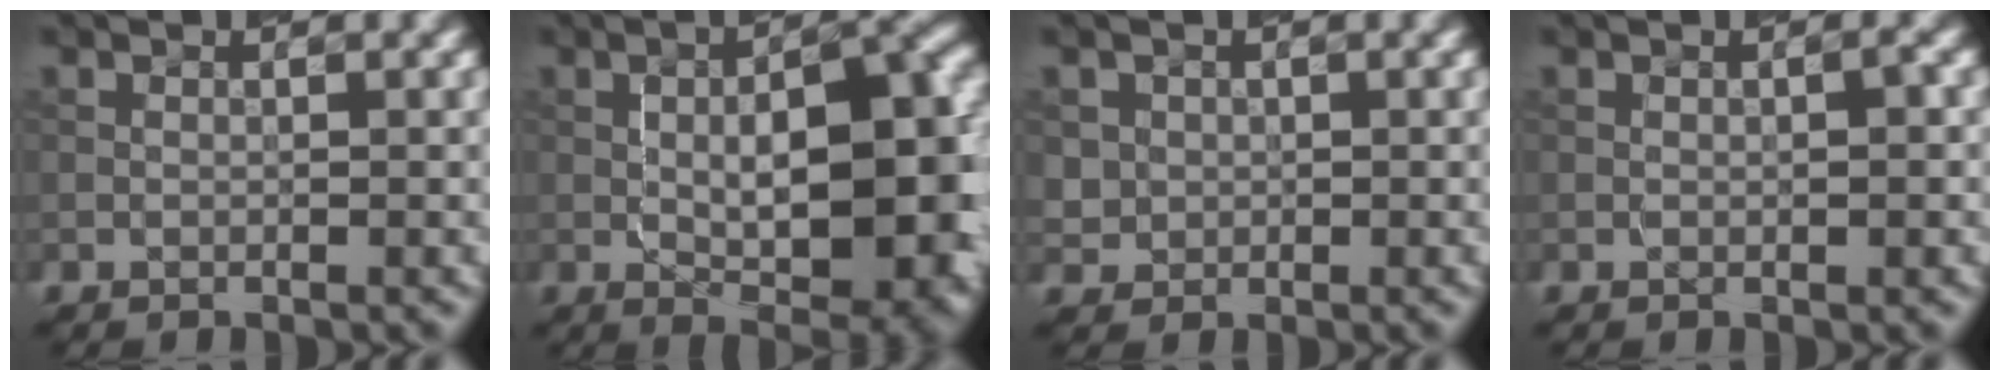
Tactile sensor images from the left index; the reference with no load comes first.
{"total": 10.6, "force": [-0.4, 4.1, 9.8], "torque": [-0.121, 0.010, -0.004]}
{"total": 1.6, "force": [0.3, 1.6, 0.1], "torque": [0.004, -0.005, 0.021]}
{"total": 1.4, "force": [-0.1, 0.3, 1.4], "torque": [-0.020, 0.002, 0.001]}